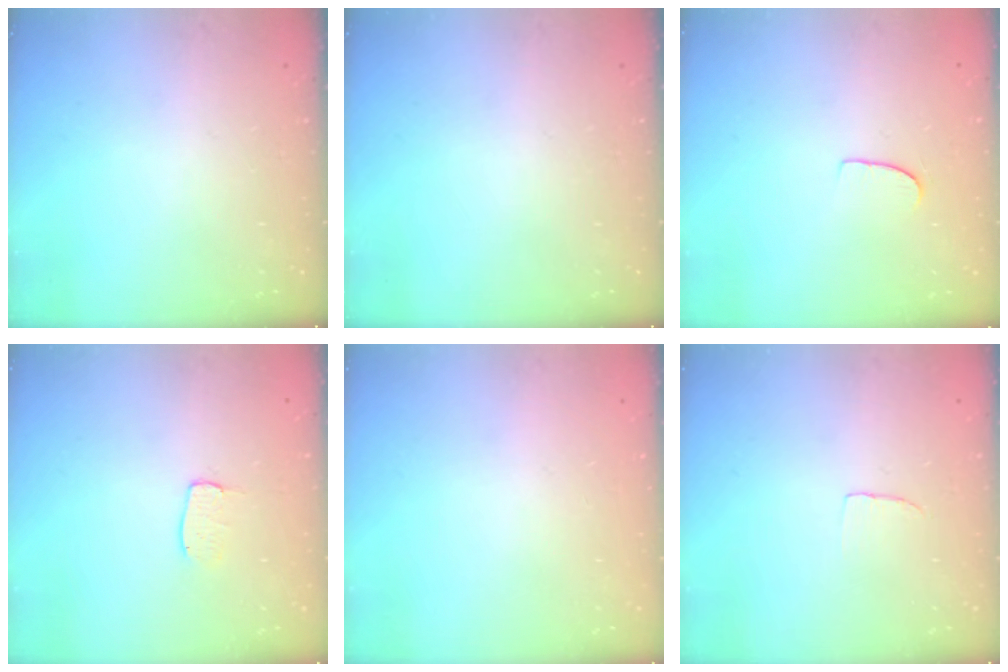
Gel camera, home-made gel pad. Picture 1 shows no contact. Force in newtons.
{"total": 0.0}
{"total": 5.4, "press": 5.4, "slide": 0.4}
{"total": 4.5, "press": 4.5, "slide": 0.3}
{"total": 0.0}
{"total": 3.1, "press": 3.0, "slide": 0.3}